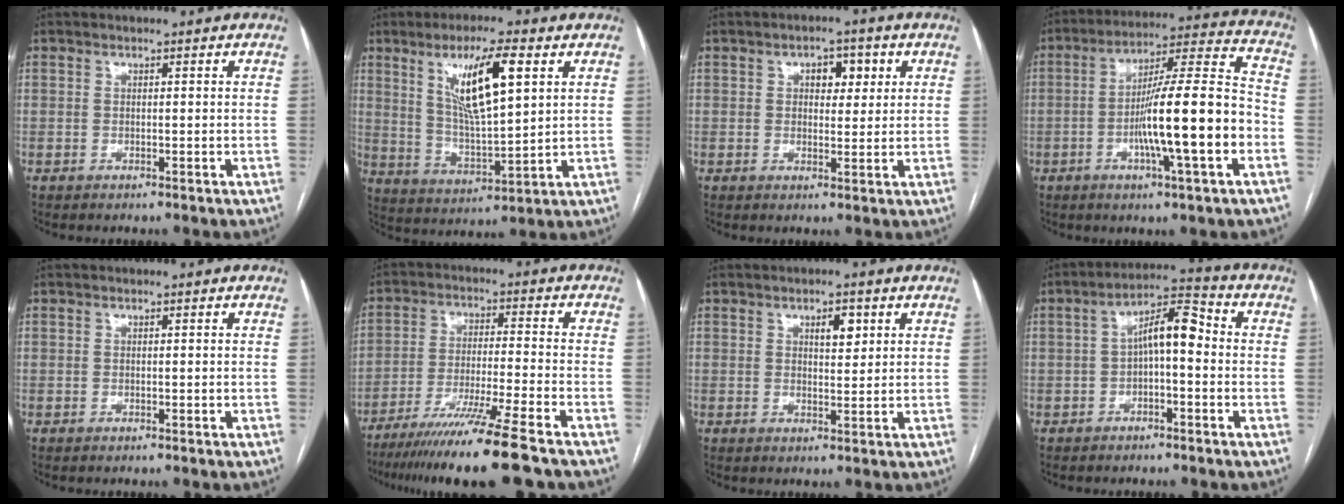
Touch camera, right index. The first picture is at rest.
{"total": 12.0, "force": [4.9, 1.6, 10.9], "torque": [-0.199, -0.001, 0.093]}
{"total": 4.4, "force": [1.6, 2.4, 3.2], "torque": [-0.043, 0.011, 0.023]}
{"total": 16.8, "force": [-4.4, 0.6, 16.2], "torque": [-0.261, 0.009, -0.073]}
{"total": 0.0}
{"total": 14.2, "force": [-11.0, -1.7, 8.9], "torque": [-0.155, -0.046, -0.181]}
{"total": 3.3, "force": [1.5, 1.3, 2.7], "torque": [-0.041, 0.001, 0.024]}
{"total": 7.3, "force": [-0.2, 2.2, 6.9], "torque": [-0.120, 0.033, -0.006]}